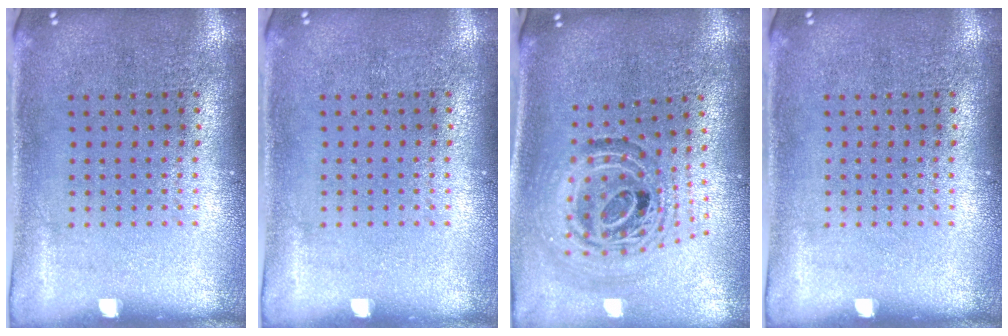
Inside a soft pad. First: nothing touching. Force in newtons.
{"total": 0.0}
{"total": 1.5, "press": 1.2, "slide": 0.8}
{"total": 0.0}